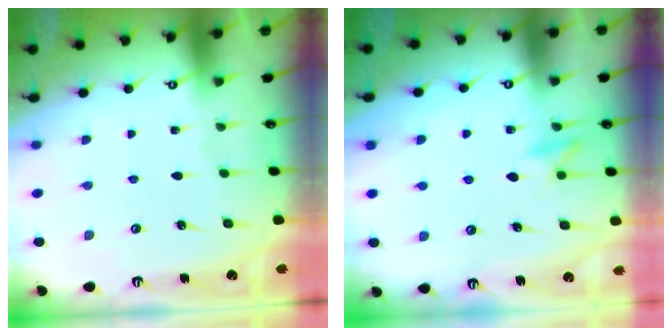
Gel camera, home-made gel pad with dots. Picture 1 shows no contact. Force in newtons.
{"total": 7.8, "press": 7.7, "slide": 1.4}